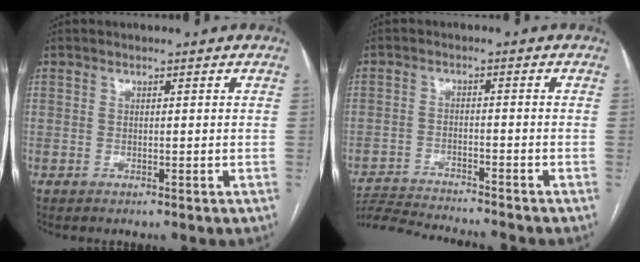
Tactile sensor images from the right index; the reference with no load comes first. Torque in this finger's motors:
{"motor_torque": [-1.83, -0.31, -1.05, -0.21]}